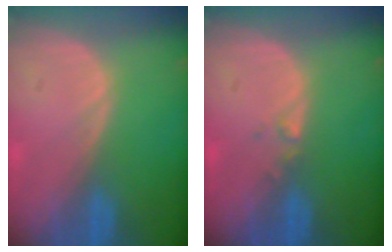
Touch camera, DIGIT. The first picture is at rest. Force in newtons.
{"total": 1.0, "press": 0.9, "slide": 0.5}